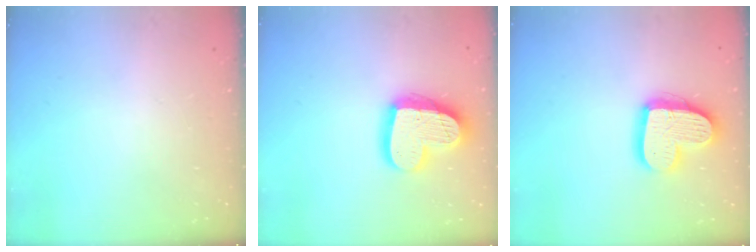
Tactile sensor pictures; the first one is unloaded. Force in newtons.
{"total": 18.9, "press": 18.8, "slide": 1.7}
{"total": 16.2, "press": 16.2, "slide": 1.1}